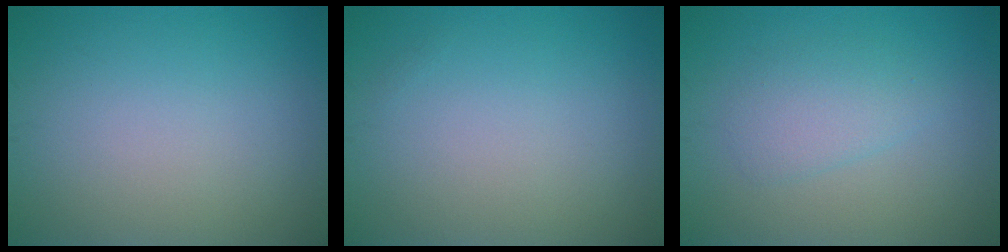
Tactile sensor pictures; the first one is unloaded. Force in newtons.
{"total": 0.0}
{"total": 2.3, "press": 2.3, "slide": 0.2}